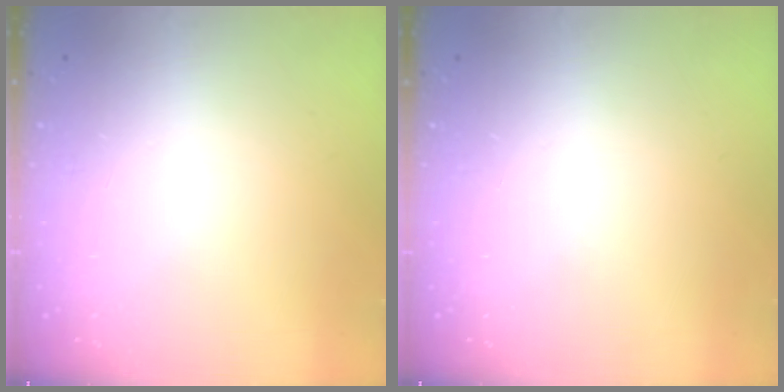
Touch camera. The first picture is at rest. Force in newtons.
{"total": 0.0}